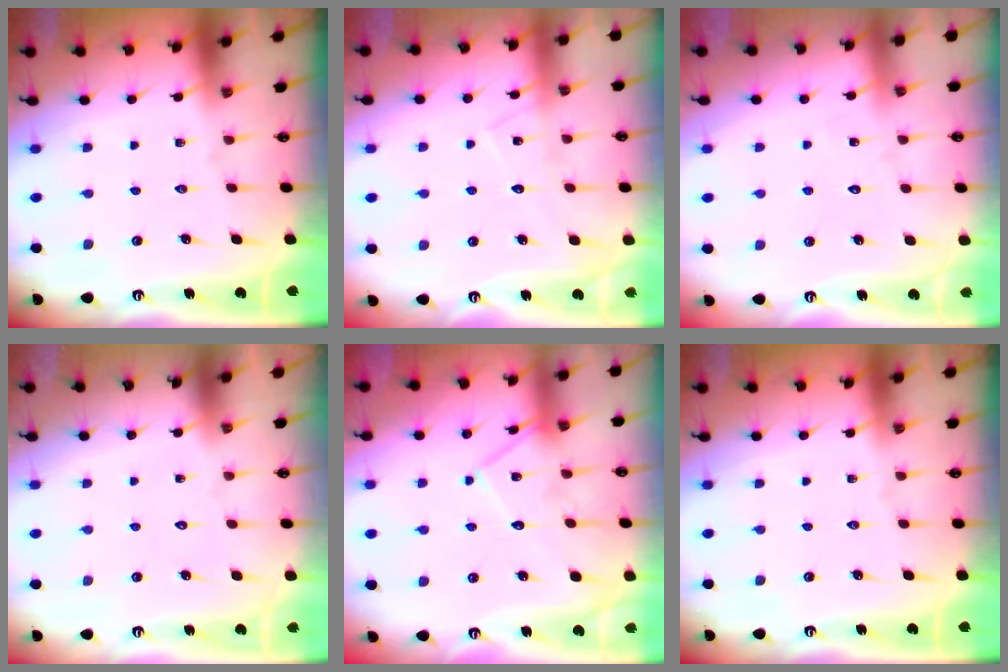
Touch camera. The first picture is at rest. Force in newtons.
{"total": 8.1, "press": 8.0, "slide": 0.5}
{"total": 4.0, "press": 4.0, "slide": 0.3}
{"total": 1.6, "press": 1.6, "slide": 0.1}
{"total": 10.9, "press": 10.9, "slide": 0.6}
{"total": 0.0}